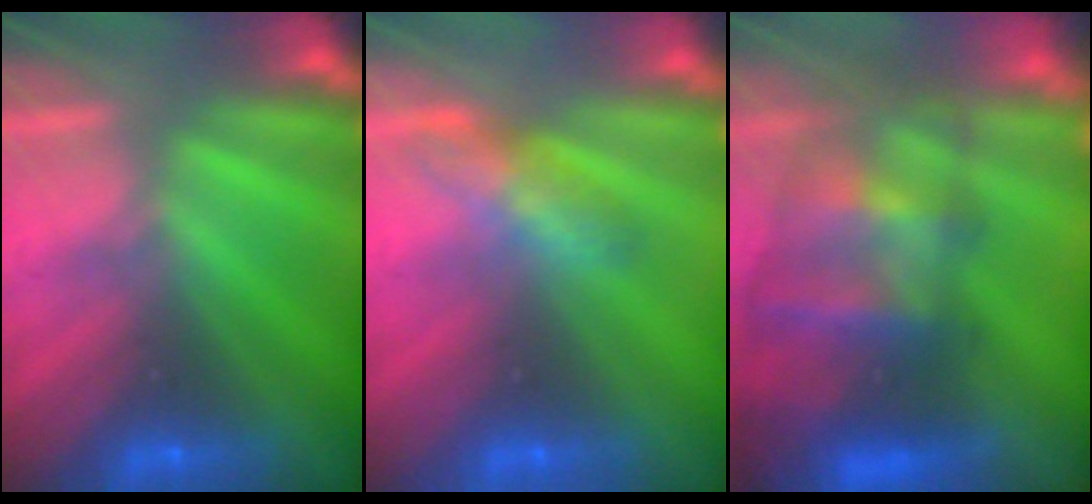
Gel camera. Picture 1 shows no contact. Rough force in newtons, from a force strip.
{"total": 2.8}
{"total": 7.3}